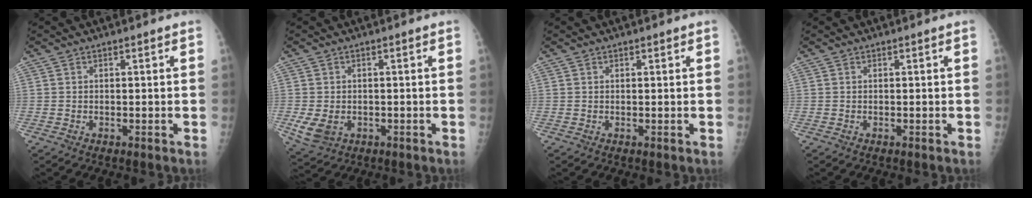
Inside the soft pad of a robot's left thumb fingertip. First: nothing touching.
{"total": 5.2, "force": [-1.1, 4.0, 3.2], "torque": [-0.060, -0.007, -0.009]}
{"total": 0.6, "force": [0.4, 0.3, 0.3], "torque": [-0.004, -0.002, 0.004]}
{"total": 0.0}